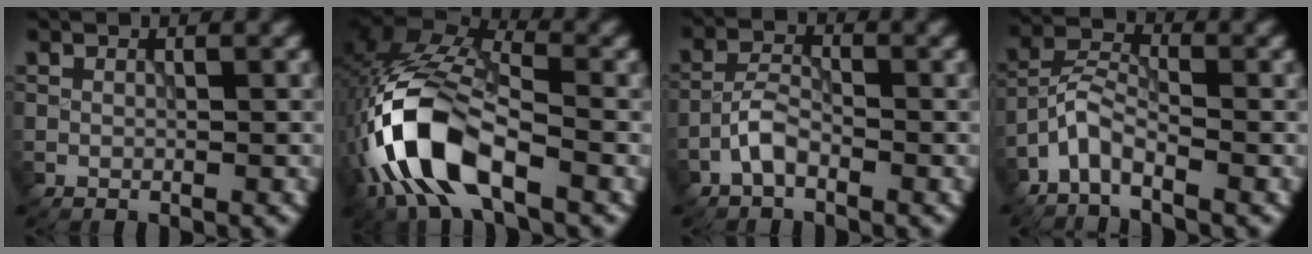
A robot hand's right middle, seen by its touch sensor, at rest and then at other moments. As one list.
[{"total": 11.3, "force": [-4.2, 5.2, 9.1], "torque": [-0.196, 0.006, -0.087]}, {"total": 2.4, "force": [-1.5, 1.1, 1.6], "torque": [-0.032, 0.010, -0.037]}, {"total": 2.9, "force": [-2.2, 1.0, 1.6], "torque": [-0.035, 0.013, -0.054]}]